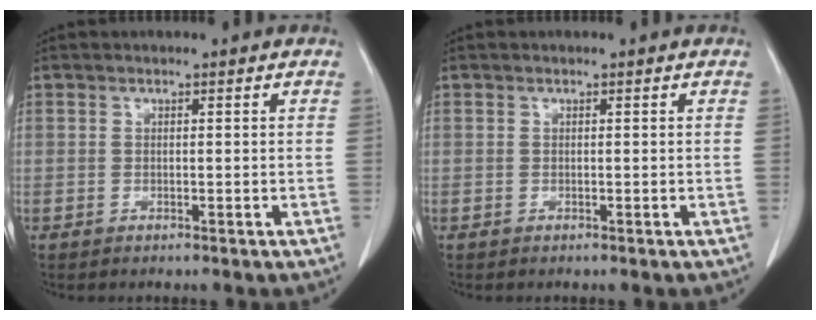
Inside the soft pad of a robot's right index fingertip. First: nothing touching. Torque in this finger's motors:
{"motor_torque": [0.00, 0.00, 0.00, 0.00]}